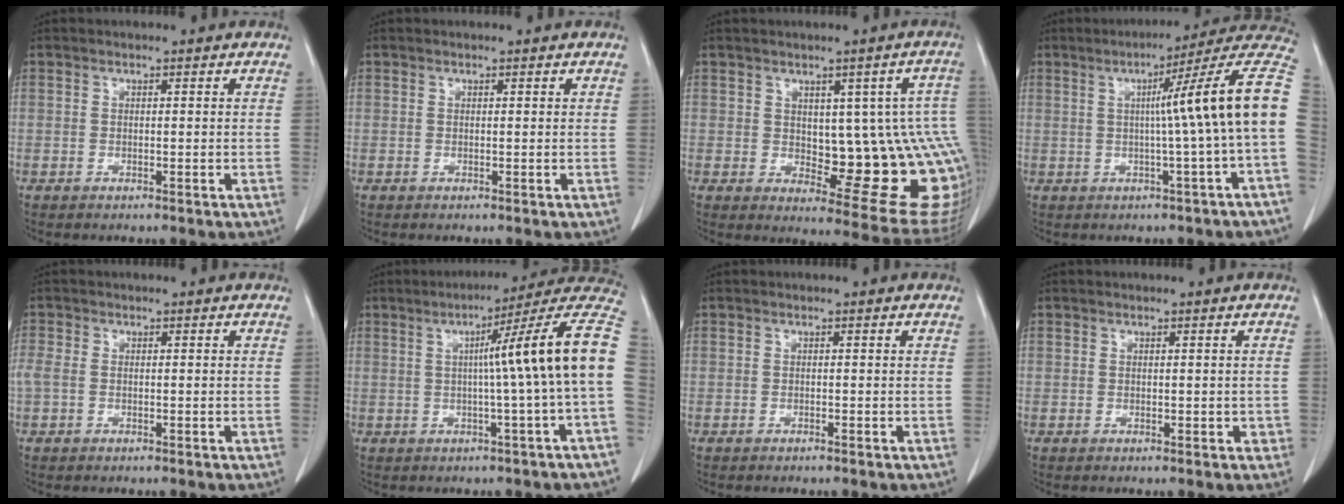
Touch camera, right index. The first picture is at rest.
{"total": 0.0}
{"total": 15.4, "force": [-0.3, 5.7, 14.3], "torque": [-0.123, 0.013, 0.015]}
{"total": 14.2, "force": [0.5, -2.0, 14.1], "torque": [-0.175, 0.027, 0.000]}
{"total": 3.0, "force": [-0.4, 2.0, 2.3], "torque": [-0.075, 0.012, -0.004]}
{"total": 14.9, "force": [0.7, -1.8, 14.8], "torque": [-0.187, 0.030, 0.001]}
{"total": 0.0}
{"total": 0.9, "force": [-0.1, 0.6, 0.6], "torque": [-0.005, 0.001, 0.002]}